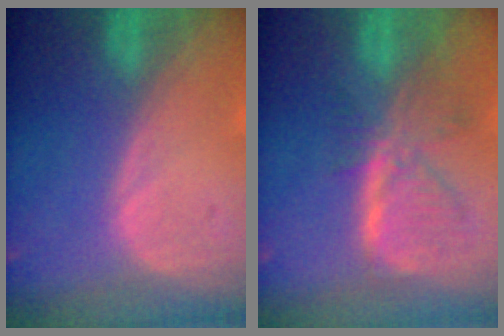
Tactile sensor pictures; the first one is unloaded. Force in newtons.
{"total": 7.8, "press": 7.0, "slide": 3.4}